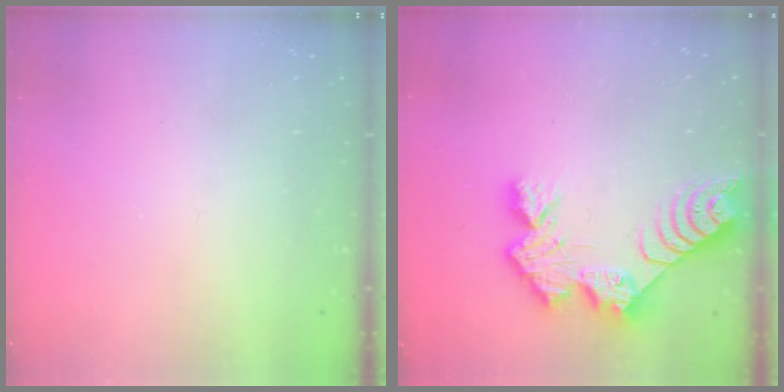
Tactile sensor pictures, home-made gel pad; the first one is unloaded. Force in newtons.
{"total": 10.9, "press": 10.9, "slide": 0.8}